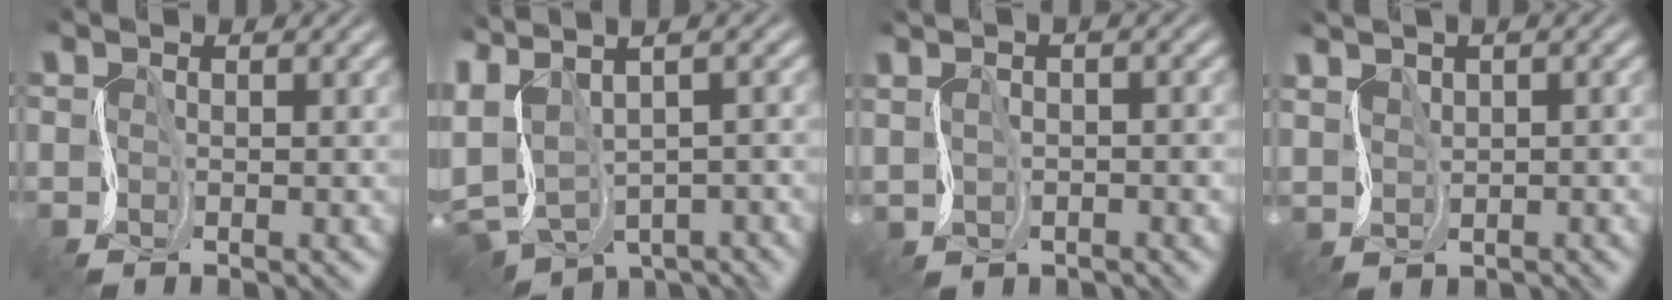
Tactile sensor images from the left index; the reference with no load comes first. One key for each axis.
{"total": 5.3, "fx": -1.9, "fy": 2.3, "fz": 4.4, "tx": -0.098, "ty": -0.001, "tz": 0.002}
{"total": 0.7, "fx": -0.5, "fy": -0.4, "fz": -0.1, "tx": -0.006, "ty": -0.012, "tz": 0.003}
{"total": 1.0, "fx": 0.4, "fy": -0.5, "fz": -0.8, "tx": 0.008, "ty": -0.009, "tz": 0.018}